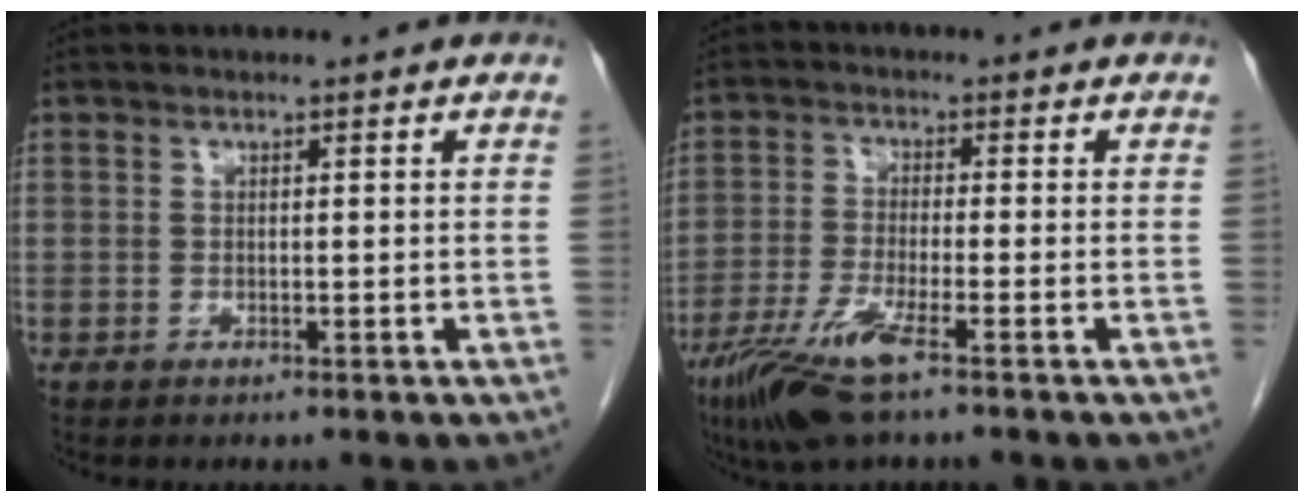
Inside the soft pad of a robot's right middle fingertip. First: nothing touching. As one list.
[{"total": 7.9, "force": [-4.9, 0.7, 6.2], "torque": [-0.131, -0.019, -0.095]}]